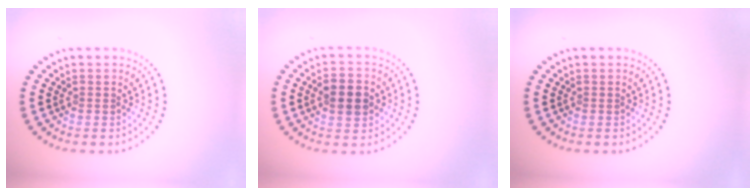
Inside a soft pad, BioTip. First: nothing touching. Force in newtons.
{"total": 3.8, "press": 3.8, "slide": 0.1}
{"total": 0.0}